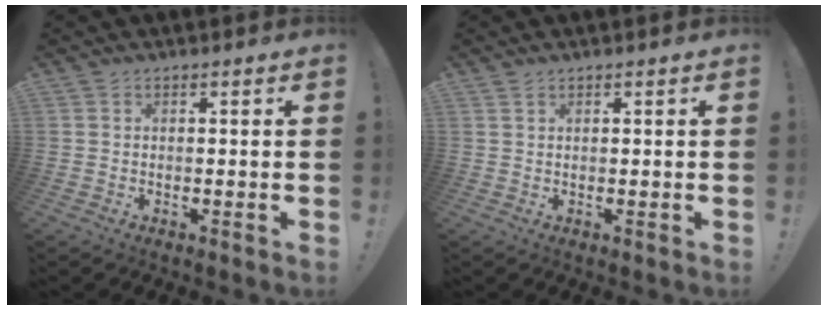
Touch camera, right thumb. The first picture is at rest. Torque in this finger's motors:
{"motor_torque": [-0.07, -0.16, 0.39, -0.22, 0.00]}